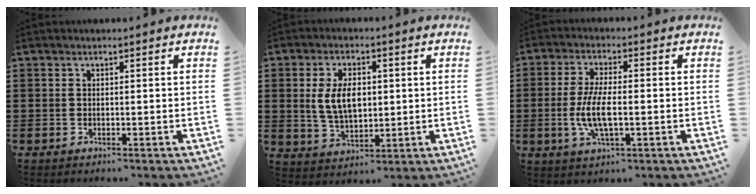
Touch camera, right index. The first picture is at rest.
{"total": 7.1, "force": [0.8, 4.2, 5.6], "torque": [-0.123, 0.007, 0.008]}
{"total": 6.8, "force": [-1.2, 2.2, 6.3], "torque": [-0.143, -0.006, -0.031]}